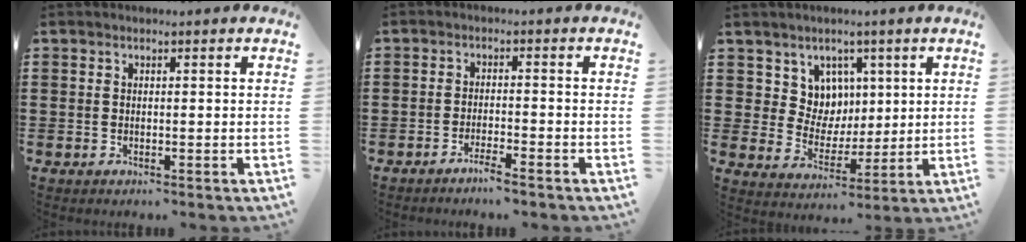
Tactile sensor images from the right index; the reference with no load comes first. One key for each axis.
{"total": 2.4, "fx": -2.2, "fy": -0.4, "fz": 0.9, "tx": -0.016, "ty": 0.000, "tz": -0.043}
{"total": 5.0, "fx": 3.3, "fy": 3.8, "fz": 0.2, "tx": -0.028, "ty": 0.001, "tz": 0.062}